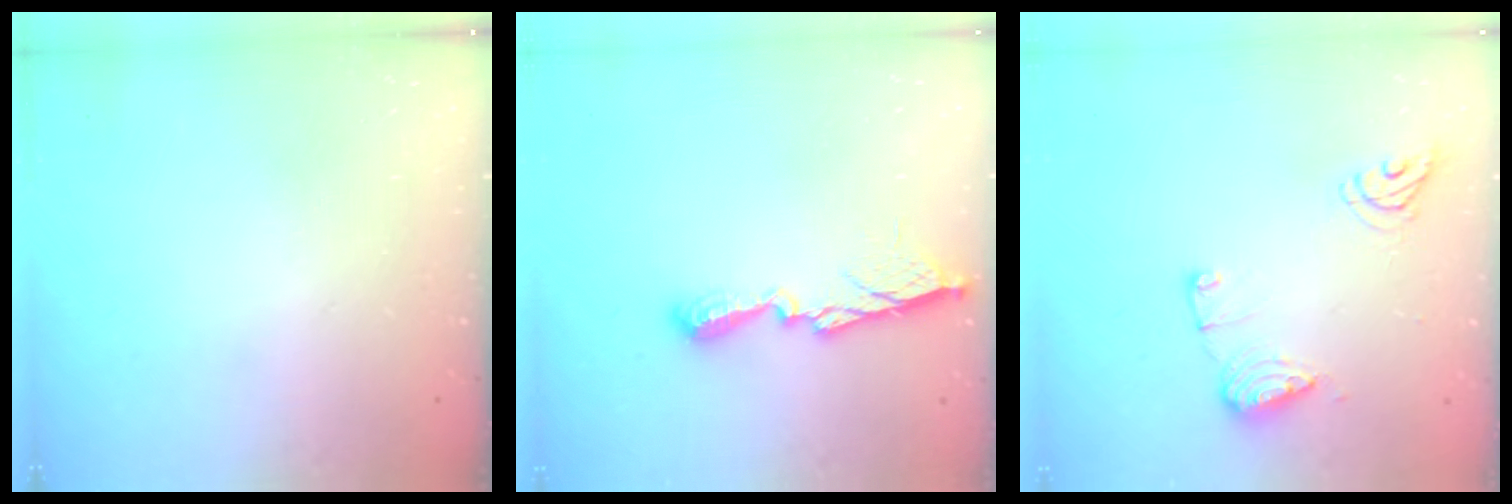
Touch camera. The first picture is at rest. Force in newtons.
{"total": 10.6, "press": 10.6, "slide": 0.6}
{"total": 9.4, "press": 9.4, "slide": 0.3}